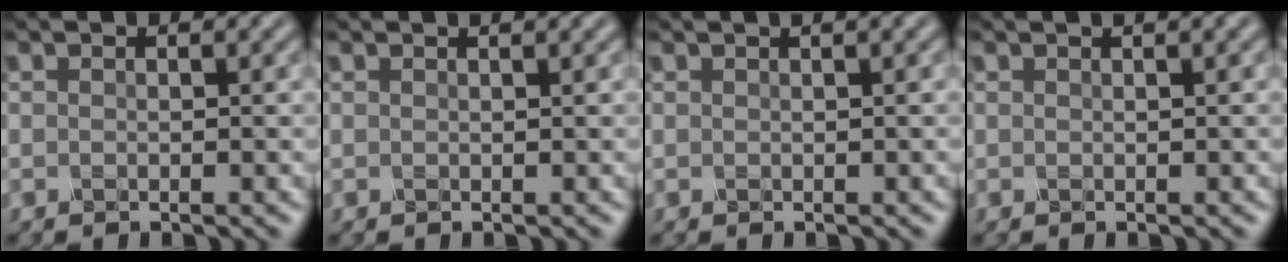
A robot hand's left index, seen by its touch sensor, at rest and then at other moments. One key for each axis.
{"total": 1.7, "fx": 1.1, "fy": 0.6, "fz": 1.1, "tx": -0.009, "ty": 0.003, "tz": 0.004}
{"total": 1.8, "fx": 1.0, "fy": 0.5, "fz": 1.4, "tx": -0.017, "ty": 0.006, "tz": 0.007}
{"total": 1.8, "fx": 1.0, "fy": 0.5, "fz": 1.4, "tx": -0.018, "ty": 0.006, "tz": 0.008}